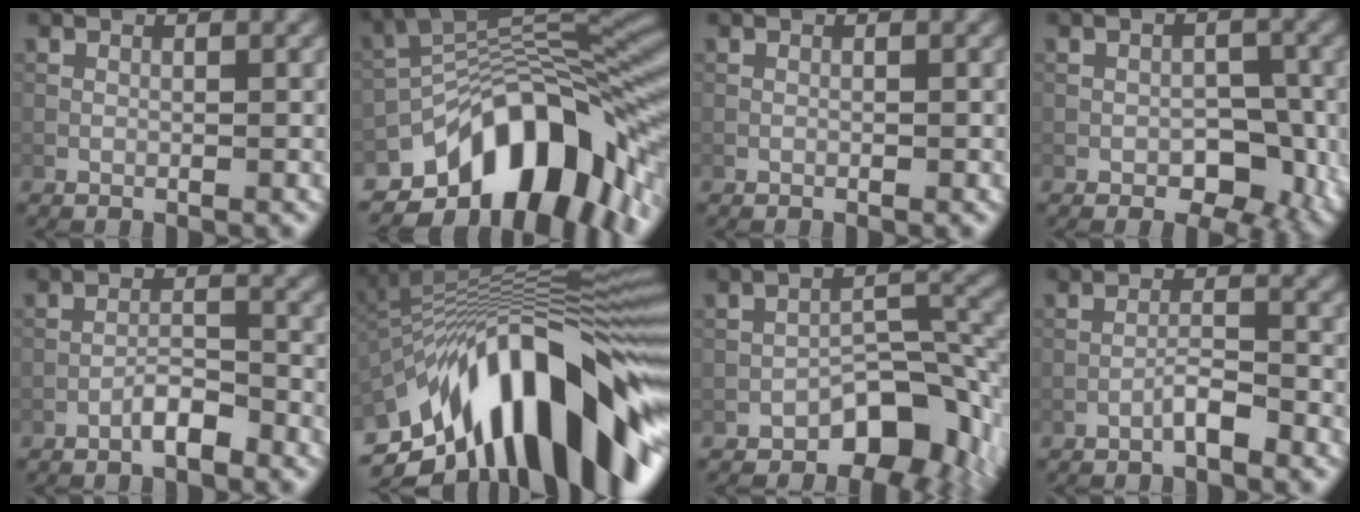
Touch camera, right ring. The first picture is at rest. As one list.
[{"total": 13.9, "force": [-7.0, 6.9, 9.9], "torque": [-0.142, 0.018, -0.126]}, {"total": 0.0}, {"total": 4.9, "force": [-1.7, 3.1, 3.5], "torque": [-0.034, -0.005, -0.024]}, {"total": 2.5, "force": [-1.8, 0.5, 1.7], "torque": [-0.027, 0.009, -0.035]}, {"total": 17.1, "force": [-6.3, 6.7, 14.4], "torque": [-0.201, 0.037, -0.125]}, {"total": 6.9, "force": [-3.9, 3.6, 4.5], "torque": [-0.044, 0.011, -0.063]}, {"total": 1.8, "force": [-1.3, 0.2, 1.2], "torque": [-0.020, 0.008, -0.027]}]